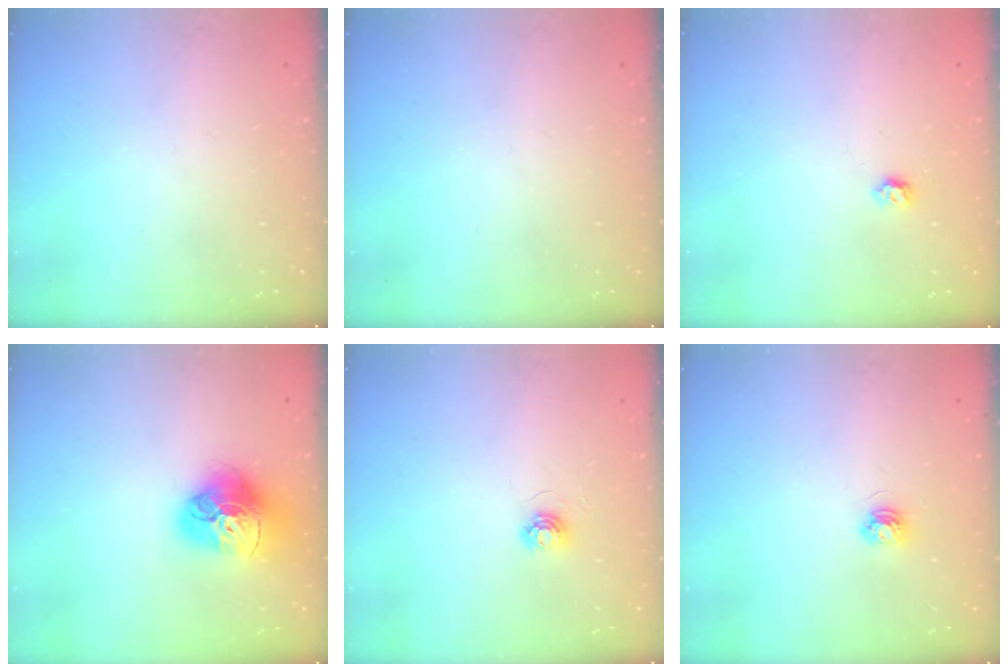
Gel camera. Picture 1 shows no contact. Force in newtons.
{"total": 0.0}
{"total": 4.0, "press": 3.9, "slide": 0.6}
{"total": 17.8, "press": 17.8, "slide": 1.6}
{"total": 4.7, "press": 4.7, "slide": 0.3}
{"total": 3.9, "press": 3.9, "slide": 0.4}